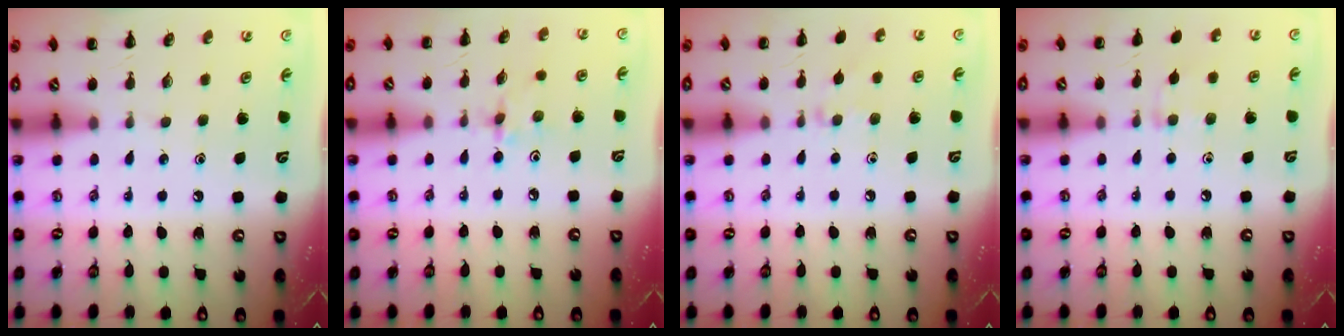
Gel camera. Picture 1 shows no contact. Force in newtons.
{"total": 2.2, "press": 2.2, "slide": 0.5}
{"total": 6.1, "press": 5.8, "slide": 2.0}
{"total": 5.9, "press": 5.5, "slide": 2.2}